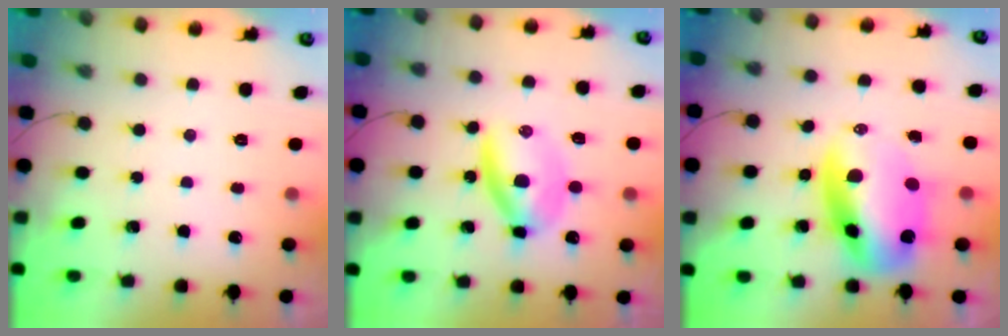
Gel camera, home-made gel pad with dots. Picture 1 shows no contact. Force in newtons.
{"total": 6.7, "press": 6.7, "slide": 0.5}
{"total": 14.3, "press": 13.9, "slide": 3.6}